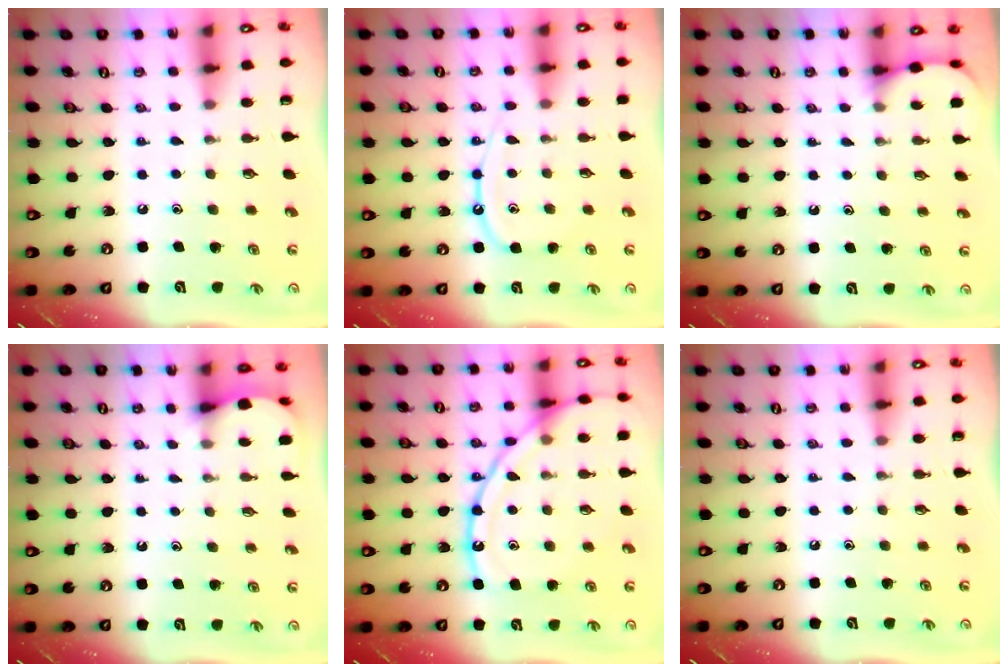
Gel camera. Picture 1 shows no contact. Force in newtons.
{"total": 10.7, "press": 10.7, "slide": 0.6}
{"total": 3.5, "press": 3.5, "slide": 0.3}
{"total": 2.2, "press": 2.2, "slide": 0.2}
{"total": 15.3, "press": 15.2, "slide": 1.6}
{"total": 0.0}